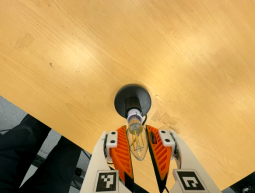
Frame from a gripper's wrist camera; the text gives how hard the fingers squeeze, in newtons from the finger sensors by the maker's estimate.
{"total": 12.8, "left": 14.1, "right": 11.6}